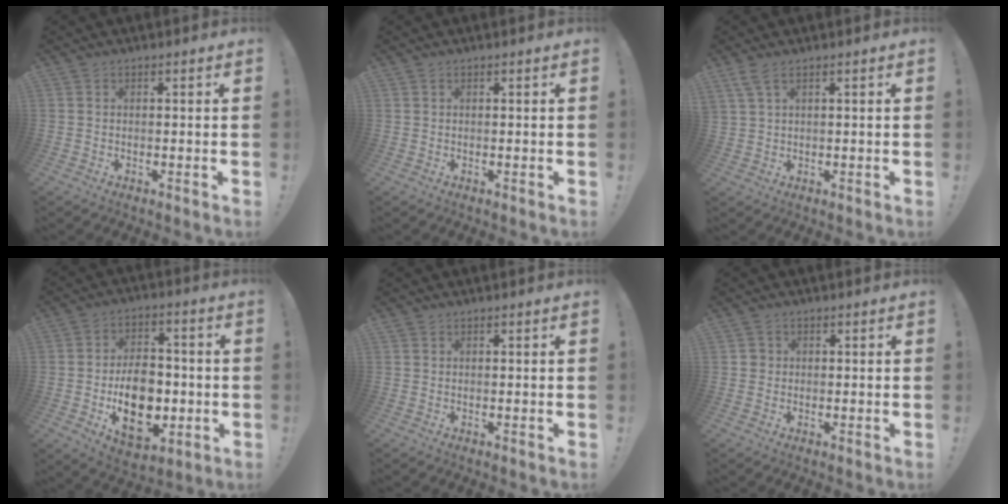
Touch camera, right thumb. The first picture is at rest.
{"total": 0.0}
{"total": 3.5, "force": [2.0, 0.6, 2.8], "torque": [-0.061, -0.002, 0.038]}
{"total": 16.2, "force": [-3.5, 11.4, 10.9], "torque": [-0.157, 0.012, -0.052]}
{"total": 0.0}
{"total": 1.5, "force": [0.2, 1.4, 0.4], "torque": [-0.001, 0.002, 0.002]}